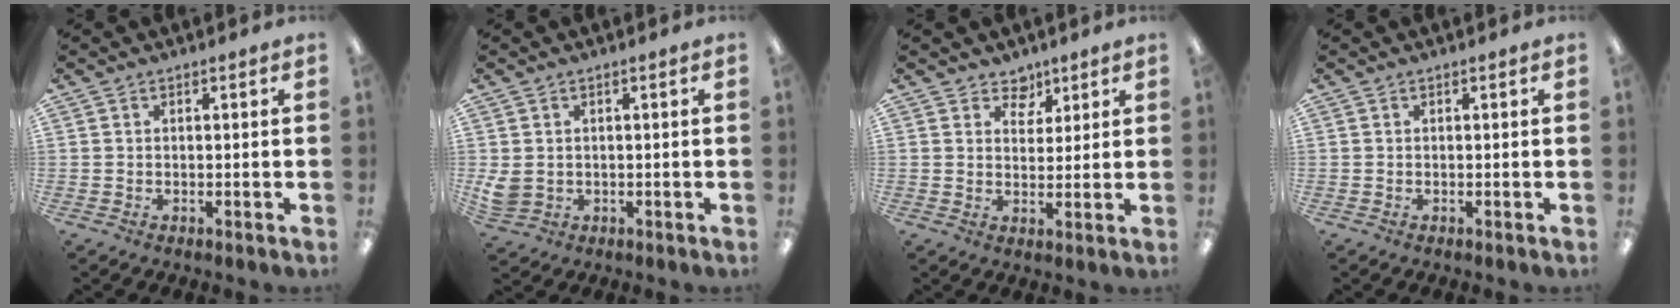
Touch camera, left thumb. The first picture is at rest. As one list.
[{"total": 3.5, "force": [0.3, 3.0, 1.8], "torque": [-0.041, -0.001, 0.008]}, {"total": 4.9, "force": [3.8, 3.1, 0.8], "torque": [-0.001, -0.026, 0.066]}, {"total": 0.0}]